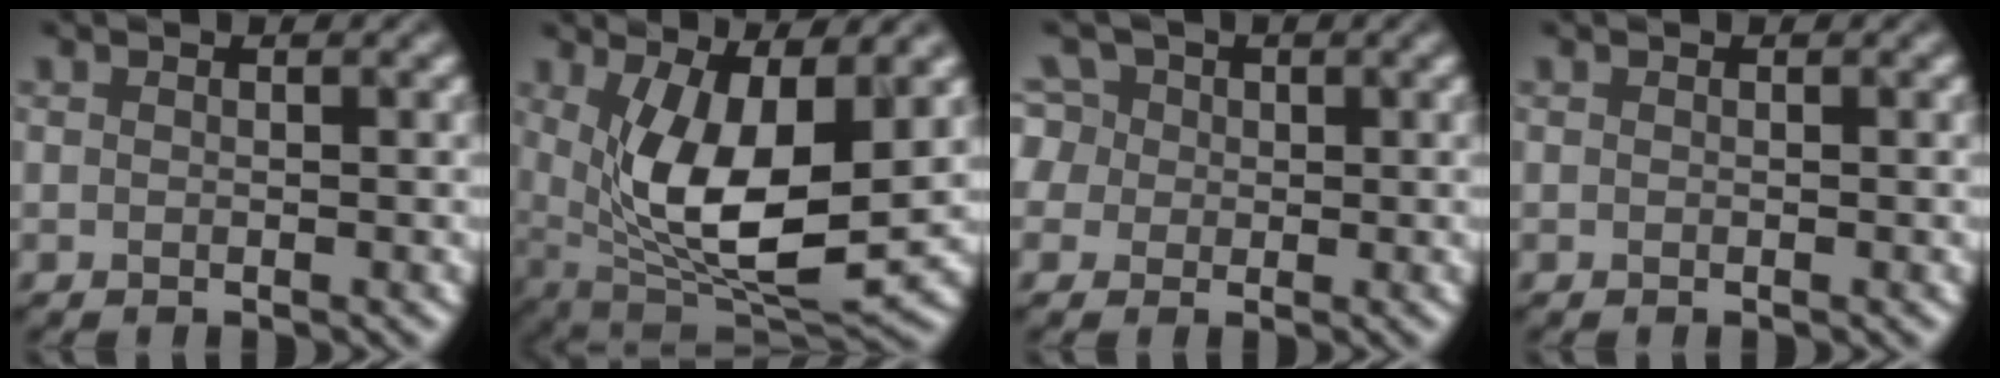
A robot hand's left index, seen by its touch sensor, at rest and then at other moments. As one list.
[{"total": 9.4, "force": [0.4, 4.0, 8.5], "torque": [-0.160, -0.026, 0.036]}, {"total": 5.4, "force": [2.1, 4.4, 2.3], "torque": [-0.056, 0.032, 0.024]}, {"total": 0.0}]